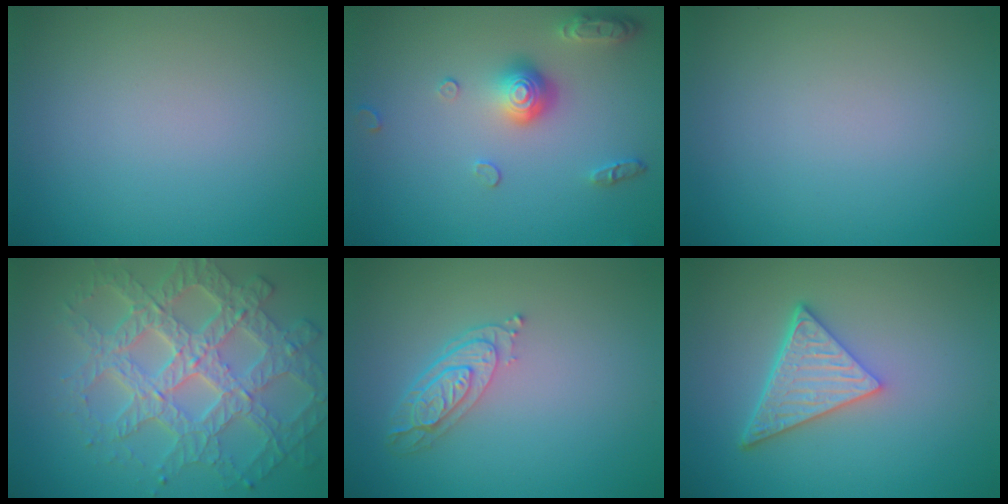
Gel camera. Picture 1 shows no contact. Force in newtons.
{"total": 3.7, "press": 2.9, "slide": 2.4}
{"total": 0.0}
{"total": 7.2, "press": 6.1, "slide": 3.8}
{"total": 3.4, "press": 2.7, "slide": 2.1}
{"total": 5.3, "press": 3.9, "slide": 3.6}